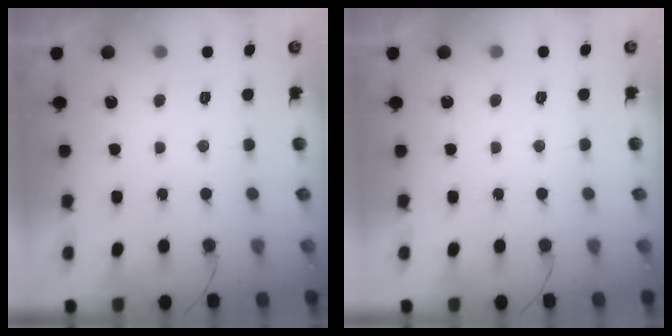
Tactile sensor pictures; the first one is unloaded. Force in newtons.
{"total": 1.7, "press": 1.7, "slide": 0.1}